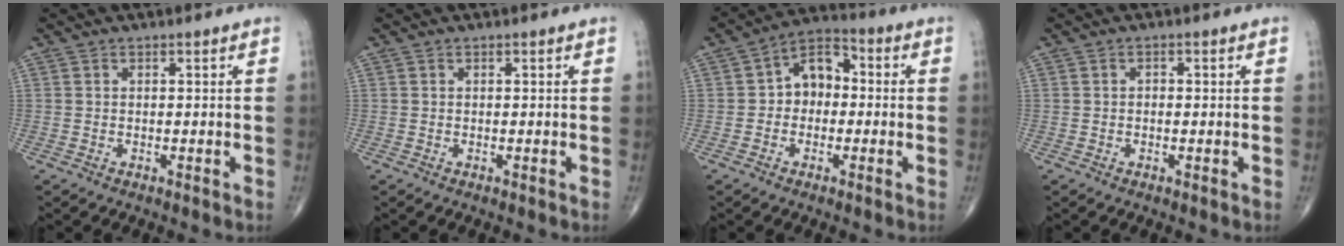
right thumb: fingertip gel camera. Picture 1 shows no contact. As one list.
[{"total": 0.0}, {"total": 7.9, "force": [-0.1, 5.8, 5.4], "torque": [-0.054, 0.031, -0.020]}, {"total": 0.8, "force": [0.0, 0.5, 0.6], "torque": [-0.009, 0.002, -0.001]}]